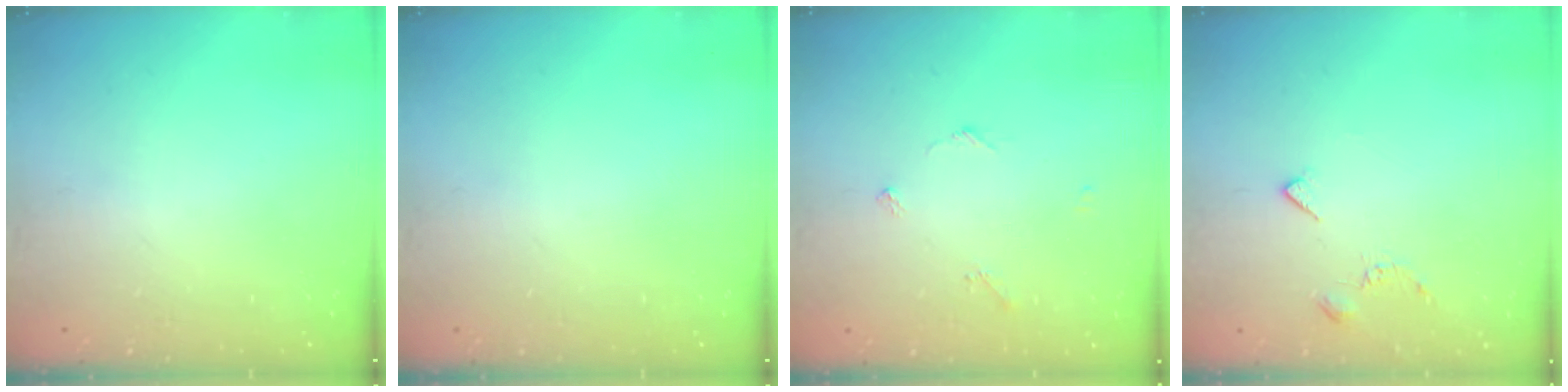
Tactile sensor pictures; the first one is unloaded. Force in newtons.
{"total": 0.0}
{"total": 2.8, "press": 2.8, "slide": 0.4}
{"total": 4.4, "press": 4.3, "slide": 0.9}